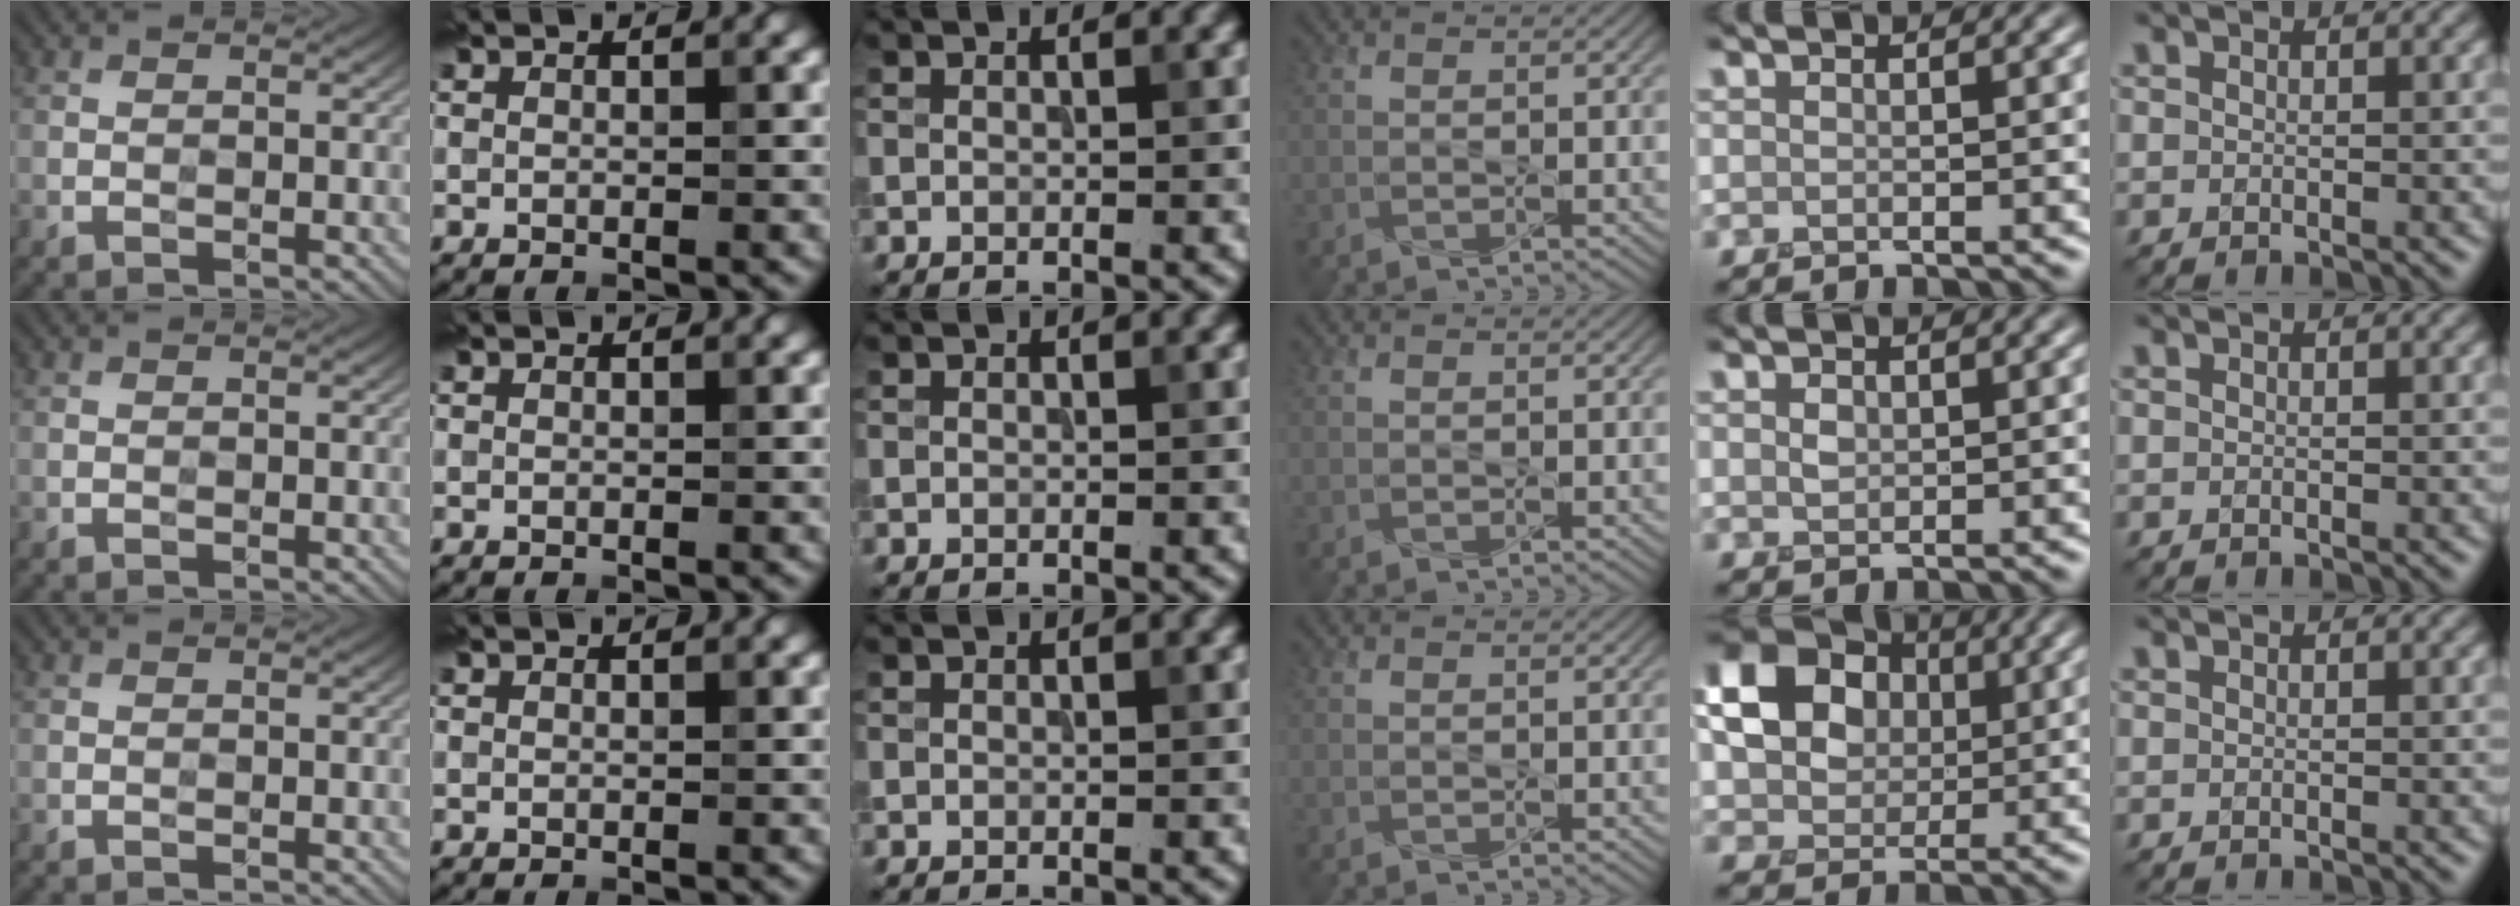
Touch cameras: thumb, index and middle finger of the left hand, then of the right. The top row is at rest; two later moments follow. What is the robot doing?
{"motion": "press", "object": "joystick"}